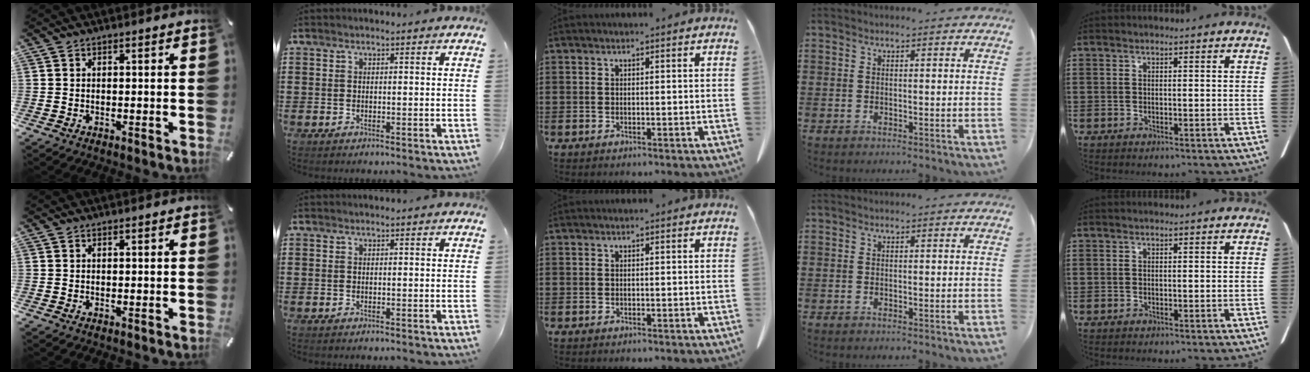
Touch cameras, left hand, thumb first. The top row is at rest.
{}